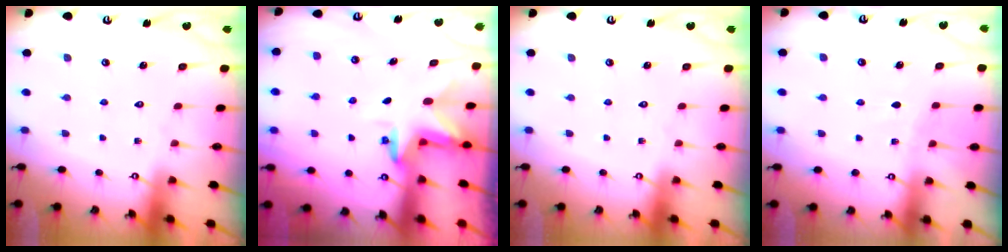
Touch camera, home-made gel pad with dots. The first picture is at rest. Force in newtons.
{"total": 2.8, "press": 2.8, "slide": 0.2}
{"total": 0.0}
{"total": 3.3, "press": 3.3, "slide": 0.4}